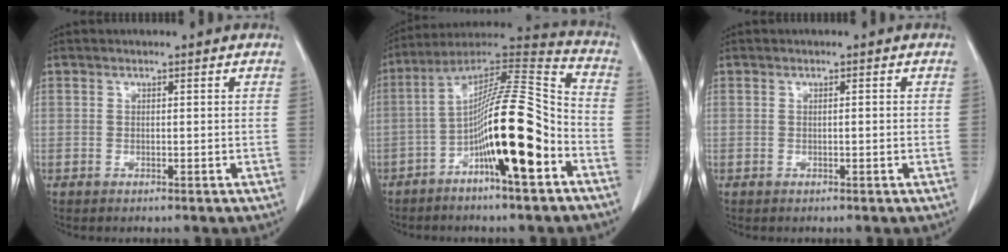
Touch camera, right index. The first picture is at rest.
{"total": 16.8, "force": [-6.0, 1.7, 15.6], "torque": [-0.275, 0.014, -0.102]}
{"total": 0.7, "force": [0.0, 0.1, 0.6], "torque": [-0.012, 0.002, 0.001]}